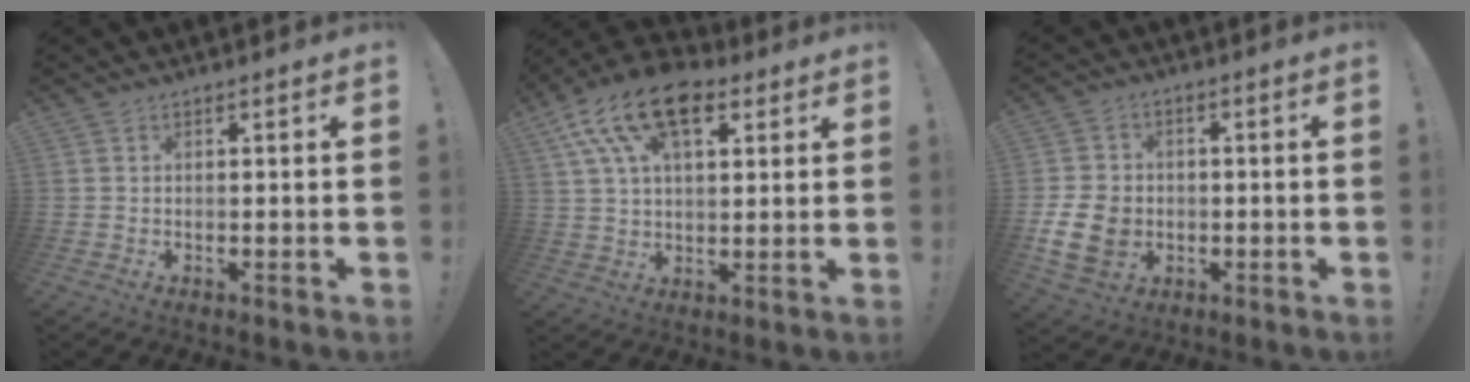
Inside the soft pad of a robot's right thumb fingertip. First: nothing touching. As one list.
[{"total": 16.9, "force": [8.2, 9.1, 11.7], "torque": [-0.203, -0.029, 0.148]}, {"total": 12.3, "force": [-2.1, 9.9, 7.0], "torque": [-0.126, 0.011, -0.037]}]